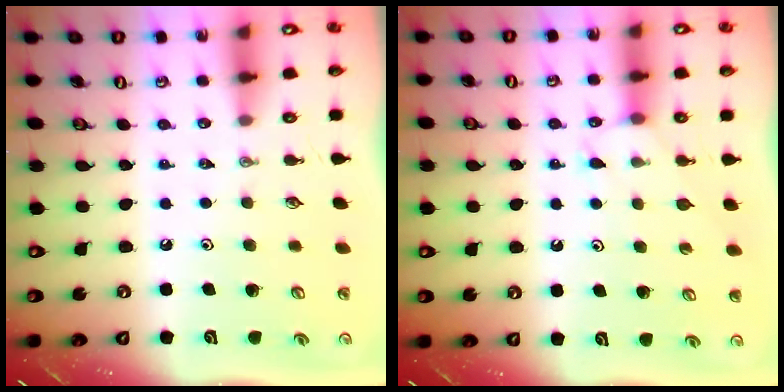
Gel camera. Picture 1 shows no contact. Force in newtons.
{"total": 6.0, "press": 6.0, "slide": 0.7}